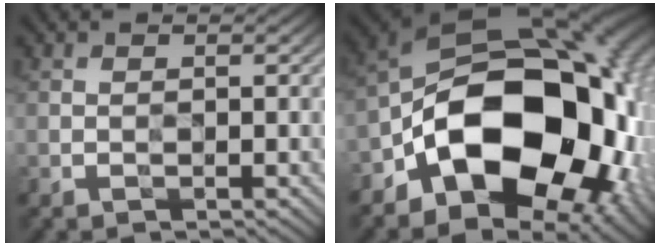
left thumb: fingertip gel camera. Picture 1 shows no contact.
{"total": 19.1, "force": [-5.8, 12.4, 13.4], "torque": [-0.204, -0.017, -0.095]}